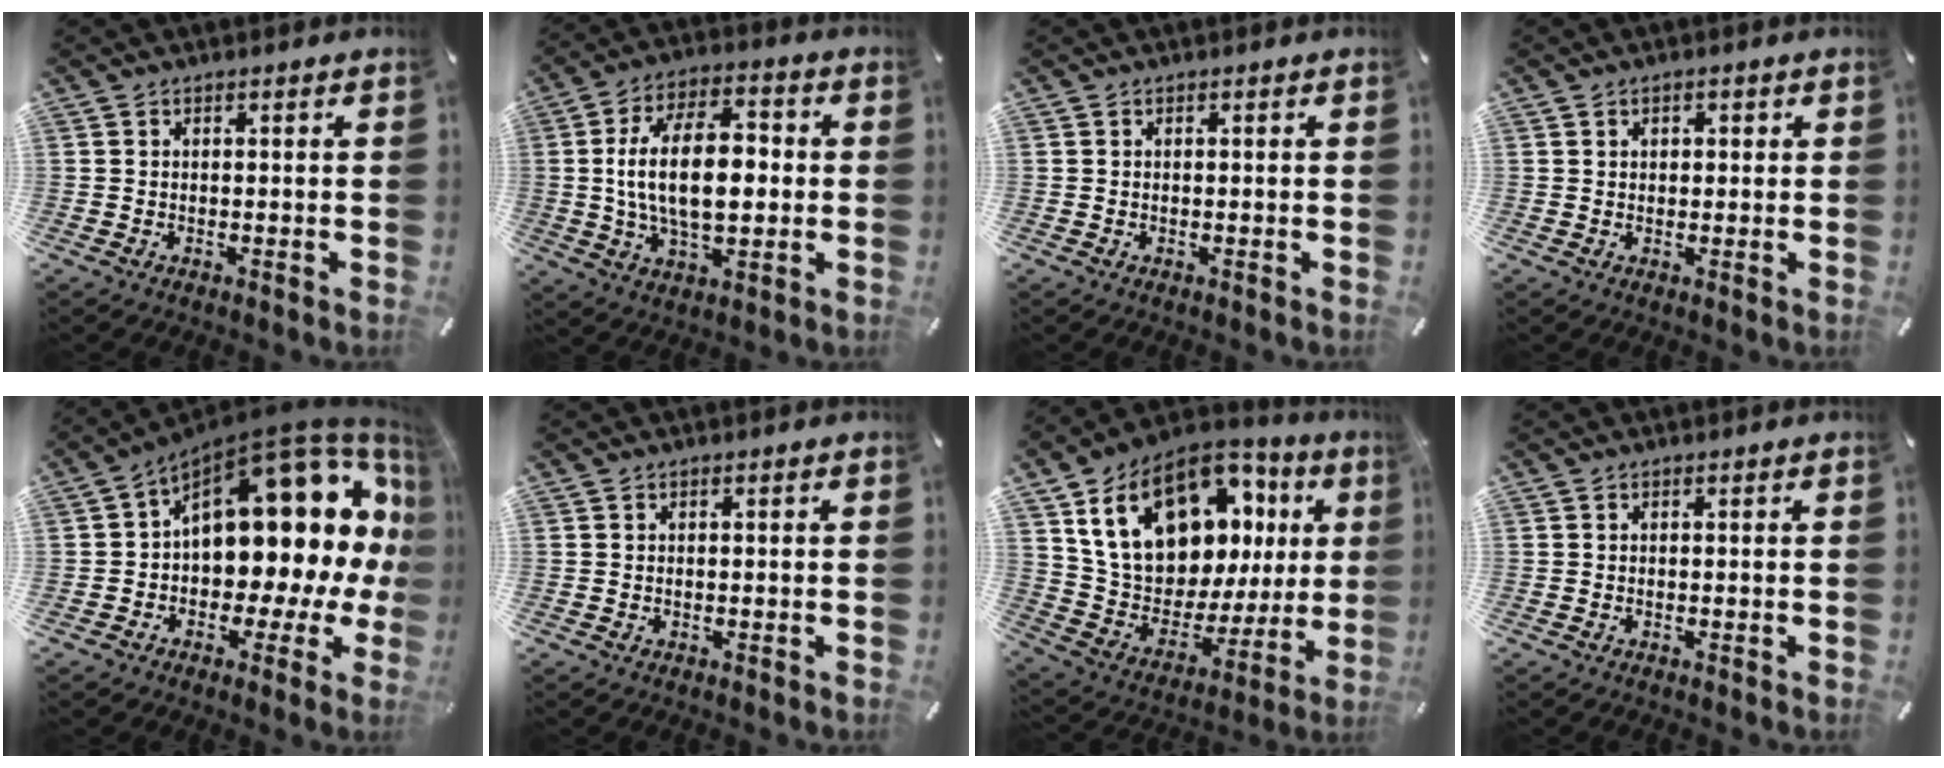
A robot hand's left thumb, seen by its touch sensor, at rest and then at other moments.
{"total": 17.2, "force": [0.3, 9.7, 14.3], "torque": [-0.267, 0.006, 0.002]}
{"total": 0.0}
{"total": 1.5, "force": [0.4, 1.2, 0.7], "torque": [-0.006, 0.003, 0.004]}
{"total": 21.5, "force": [7.0, 12.1, 16.3], "torque": [-0.219, -0.075, 0.130]}
{"total": 0.0}
{"total": 22.3, "force": [10.5, 14.4, 13.4], "torque": [-0.226, -0.060, 0.201]}
{"total": 0.0}